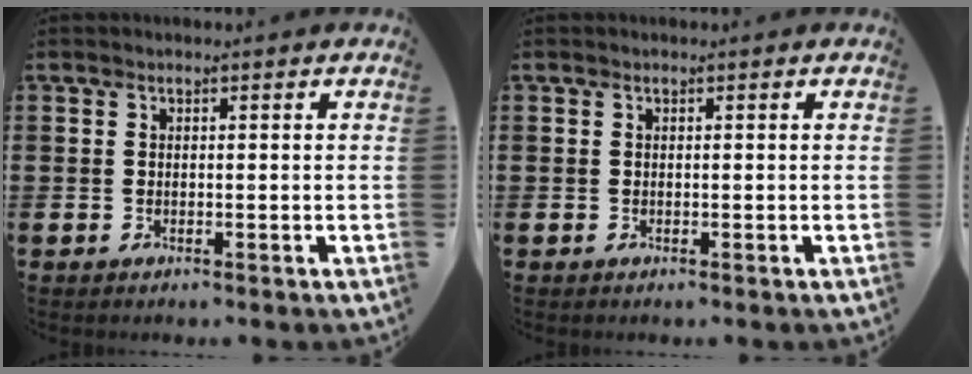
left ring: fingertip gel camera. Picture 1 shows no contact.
{"total": 0.0}